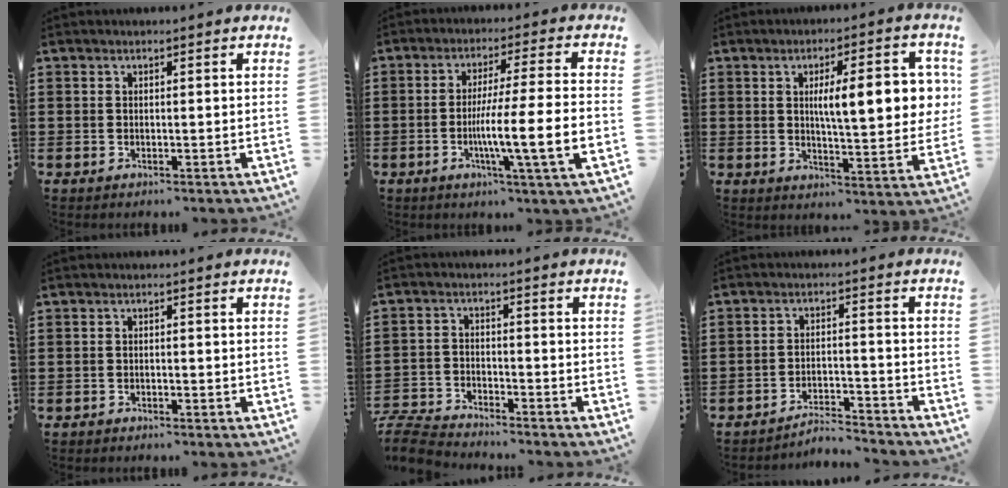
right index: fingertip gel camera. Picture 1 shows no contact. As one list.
[{"total": 10.2, "force": [-2.9, 0.0, 9.8], "torque": [-0.170, -0.012, -0.053]}, {"total": 10.9, "force": [2.1, 3.1, 10.2], "torque": [-0.158, -0.002, 0.028]}, {"total": 0.7, "force": [-0.6, 0.2, 0.2], "torque": [-0.006, -0.003, -0.011]}, {"total": 5.2, "force": [-5.2, 0.5, 0.6], "torque": [-0.036, -0.004, -0.112]}, {"total": 4.0, "force": [-4.0, 0.1, 0.6], "torque": [-0.016, 0.002, -0.085]}]